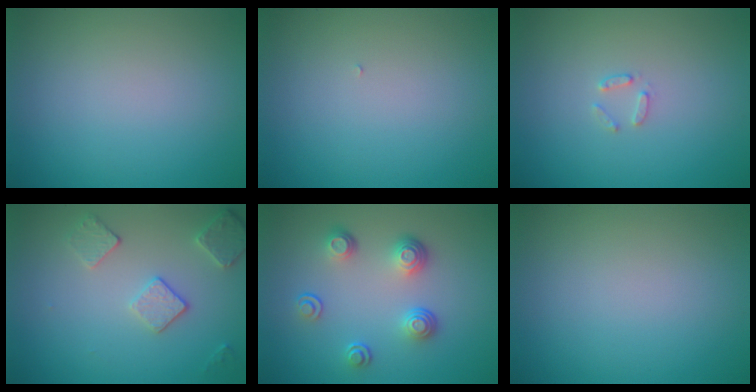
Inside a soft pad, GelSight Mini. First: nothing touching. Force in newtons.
{"total": 0.0}
{"total": 1.0, "press": 1.0, "slide": 0.2}
{"total": 2.7, "press": 2.7, "slide": 0.7}
{"total": 3.6, "press": 2.7, "slide": 2.4}
{"total": 0.0}